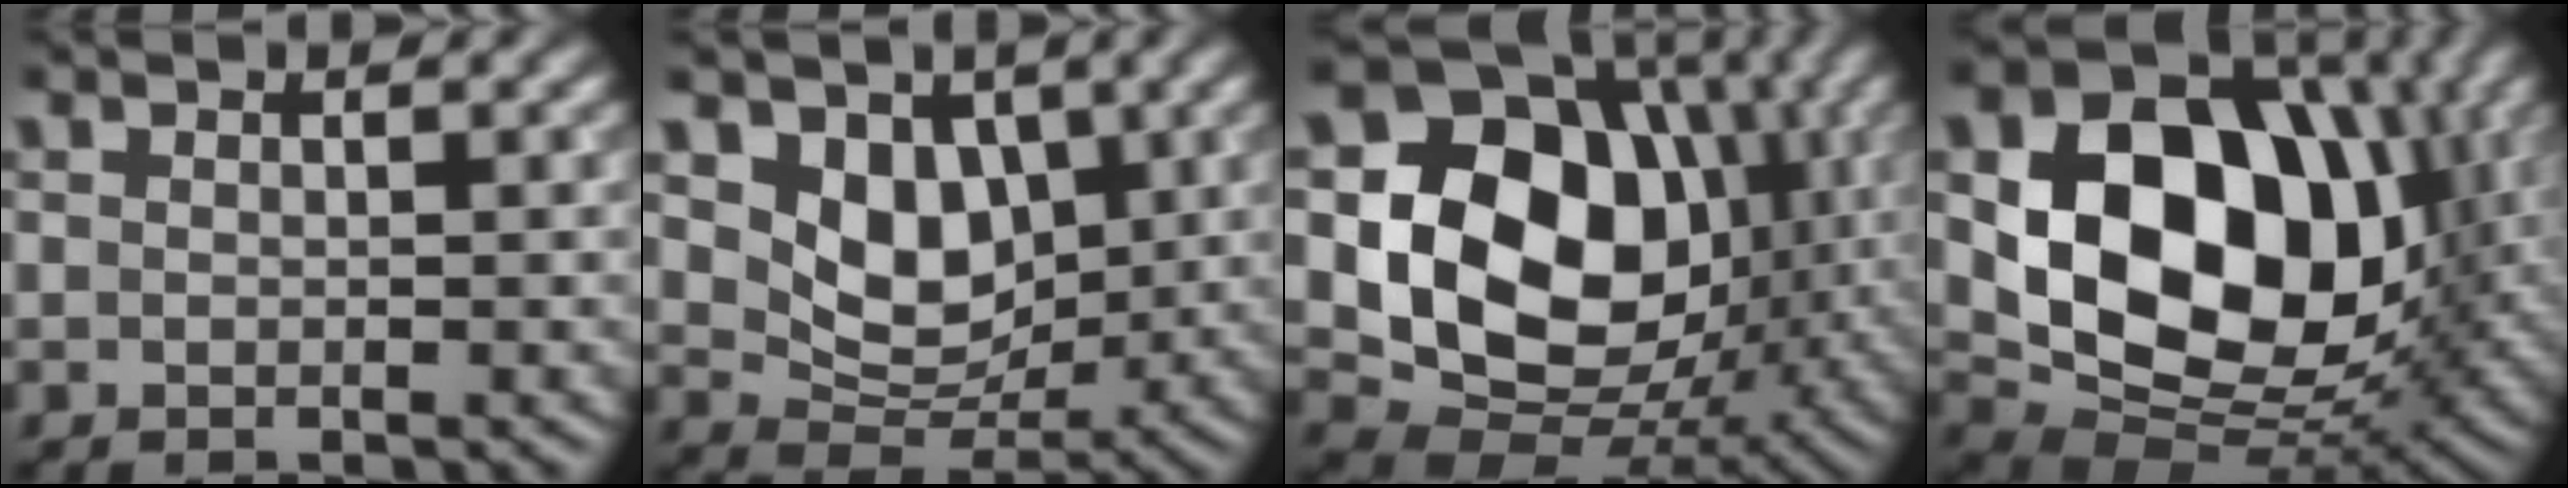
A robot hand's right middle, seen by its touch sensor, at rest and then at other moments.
{"total": 5.8, "force": [1.8, 4.3, 3.5], "torque": [-0.061, -0.018, 0.030]}
{"total": 14.8, "force": [1.6, 11.7, 9.0], "torque": [-0.157, -0.016, 0.025]}
{"total": 15.8, "force": [2.3, 11.6, 10.5], "torque": [-0.170, -0.013, 0.041]}